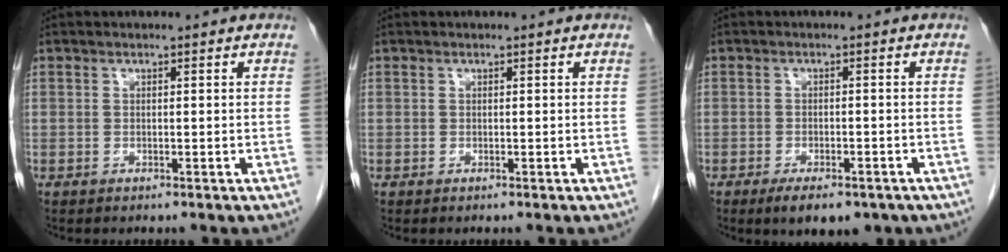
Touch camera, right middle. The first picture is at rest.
{"total": 0.0}
{"total": 7.5, "force": [-5.3, 3.0, 4.4], "torque": [-0.056, -0.003, -0.074]}